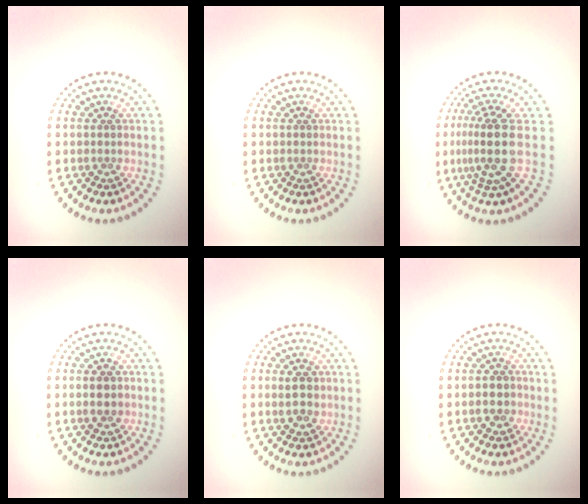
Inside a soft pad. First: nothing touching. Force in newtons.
{"total": 0.0}
{"total": 4.1, "press": 3.1, "slide": 2.8}
{"total": 1.6, "press": 1.6, "slide": 0.1}
{"total": 2.1, "press": 2.0, "slide": 0.4}
{"total": 1.9, "press": 1.8, "slide": 0.6}